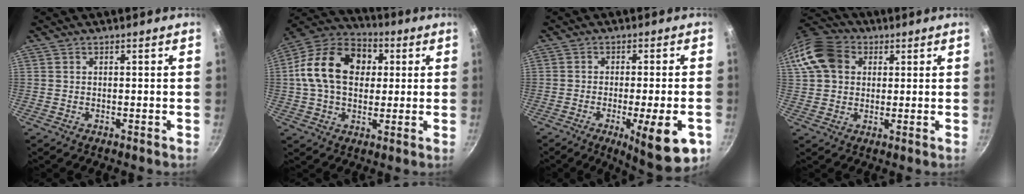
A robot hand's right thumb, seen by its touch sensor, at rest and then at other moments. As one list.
[{"total": 18.0, "force": [2.8, 13.0, 12.2], "torque": [-0.185, 0.026, 0.030]}, {"total": 13.0, "force": [-4.9, 2.9, 11.7], "torque": [-0.146, 0.003, -0.064]}, {"total": 12.7, "force": [3.4, 10.1, 6.8], "torque": [-0.121, 0.022, 0.048]}]